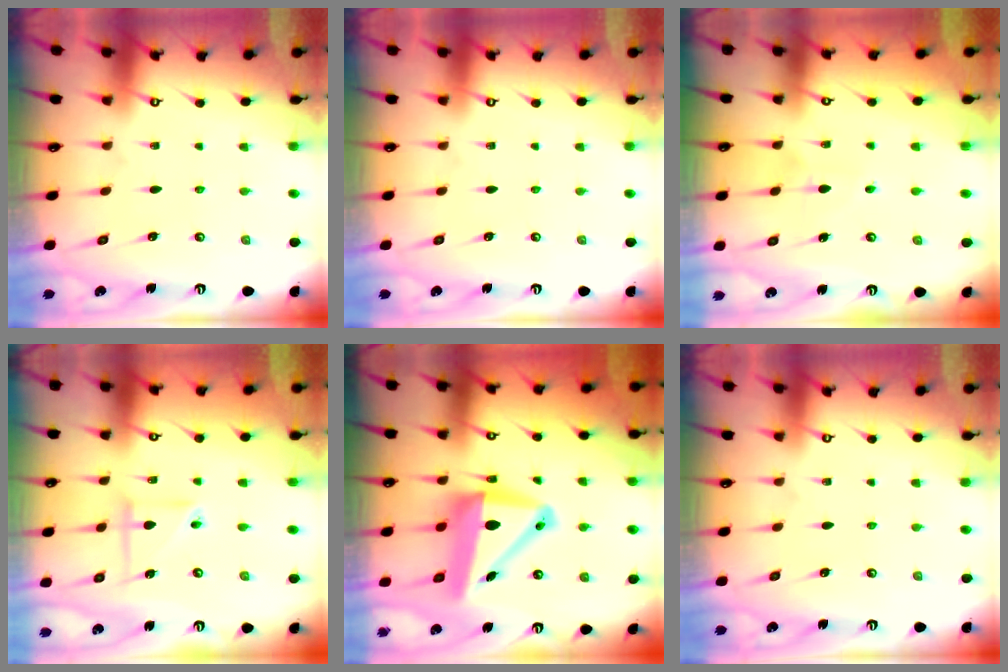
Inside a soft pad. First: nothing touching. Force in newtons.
{"total": 0.0}
{"total": 5.5, "press": 5.5, "slide": 0.5}
{"total": 5.7, "press": 5.7, "slide": 0.5}
{"total": 12.2, "press": 11.9, "slide": 2.7}
{"total": 0.0}